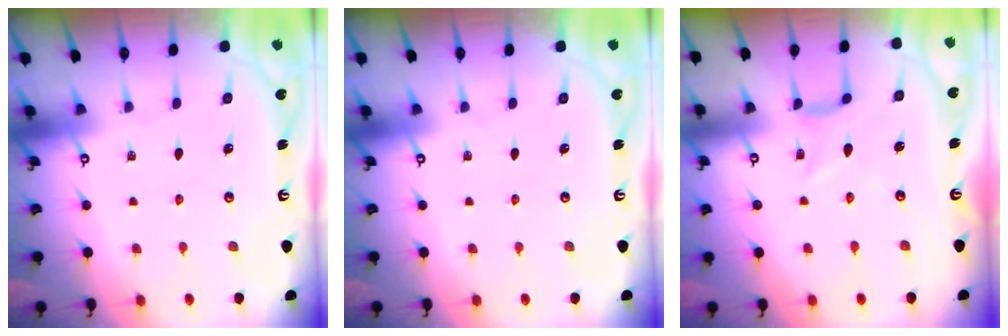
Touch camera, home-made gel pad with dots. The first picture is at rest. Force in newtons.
{"total": 0.0}
{"total": 0.8, "press": 0.7, "slide": 0.4}